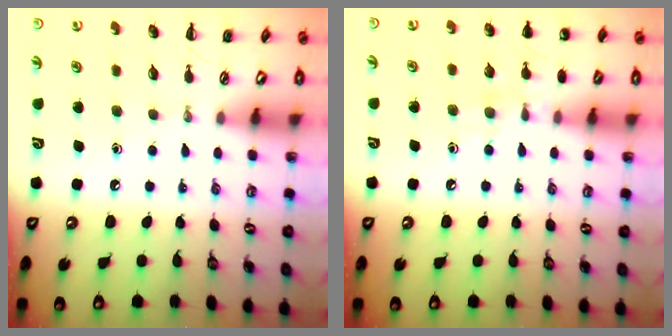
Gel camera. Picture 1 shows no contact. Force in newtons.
{"total": 7.5, "press": 7.3, "slide": 1.7}